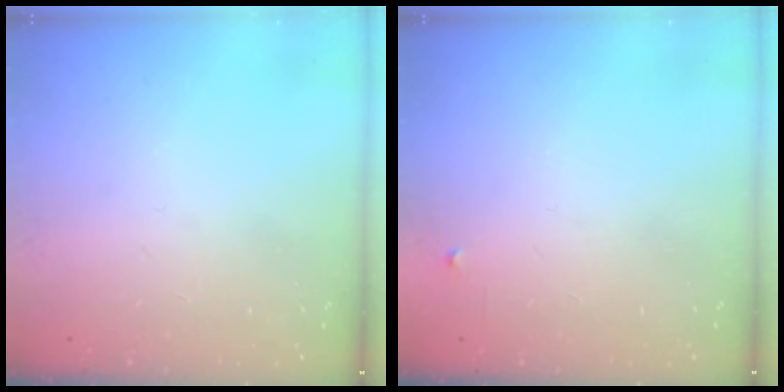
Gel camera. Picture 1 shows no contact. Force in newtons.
{"total": 2.4, "press": 2.3, "slide": 0.4}